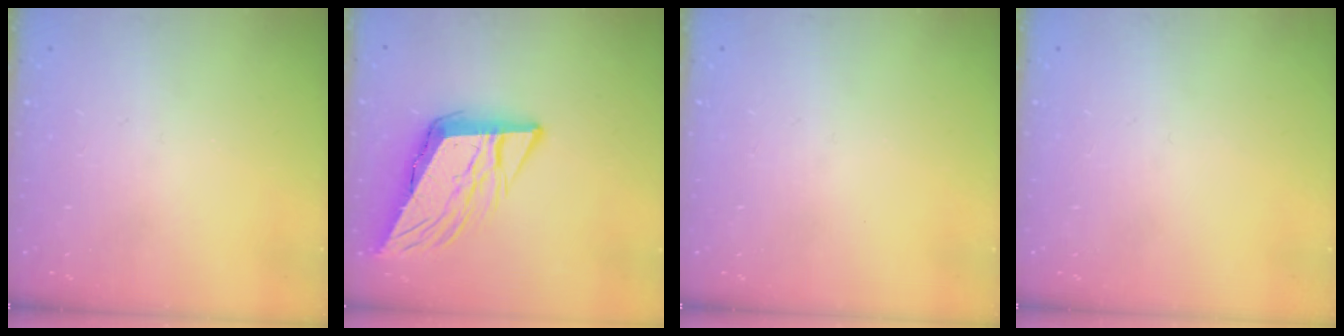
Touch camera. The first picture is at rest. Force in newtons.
{"total": 10.6, "press": 10.2, "slide": 2.8}
{"total": 0.0}
{"total": 0.0}